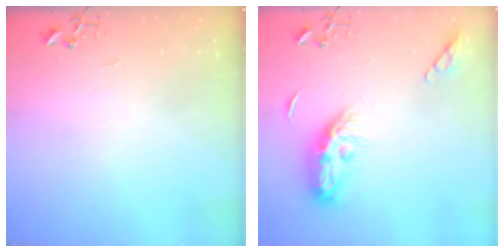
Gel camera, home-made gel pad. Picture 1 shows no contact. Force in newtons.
{"total": 11.4, "press": 11.4, "slide": 0.5}